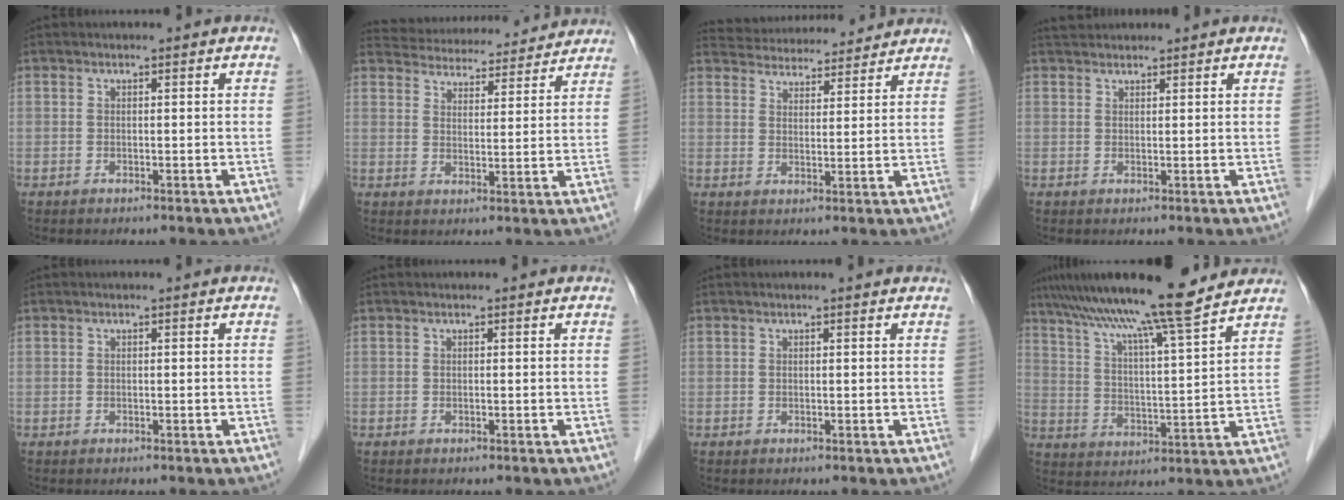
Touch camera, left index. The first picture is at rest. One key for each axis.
{"total": 18.1, "fx": 17.1, "fy": 4.0, "fz": 4.1, "tx": -0.066, "ty": 0.030, "tz": 0.230}
{"total": 13.8, "fx": 13.2, "fy": 2.7, "fz": 3.0, "tx": -0.046, "ty": 0.033, "tz": 0.188}
{"total": 3.0, "fx": 2.9, "fy": 0.5, "fz": 0.5, "tx": -0.008, "ty": 0.031, "tz": 0.051}
{"total": 0.0}
{"total": 0.0}
{"total": 1.3, "fx": 1.3, "fy": 0.0, "fz": 0.4, "tx": -0.012, "ty": 0.009, "tz": 0.013}
{"total": 16.8, "fx": 14.0, "fy": -0.3, "fz": 9.2, "tx": -0.157, "ty": 0.024, "tz": 0.218}